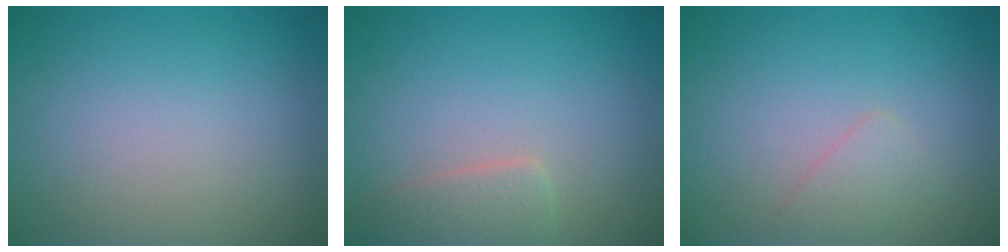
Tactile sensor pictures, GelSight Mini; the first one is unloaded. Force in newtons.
{"total": 2.0, "press": 2.0, "slide": 0.2}
{"total": 1.3, "press": 1.3, "slide": 0.1}